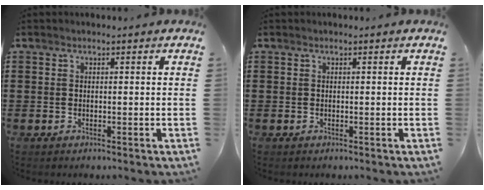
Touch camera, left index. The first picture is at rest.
{"total": 0.0}